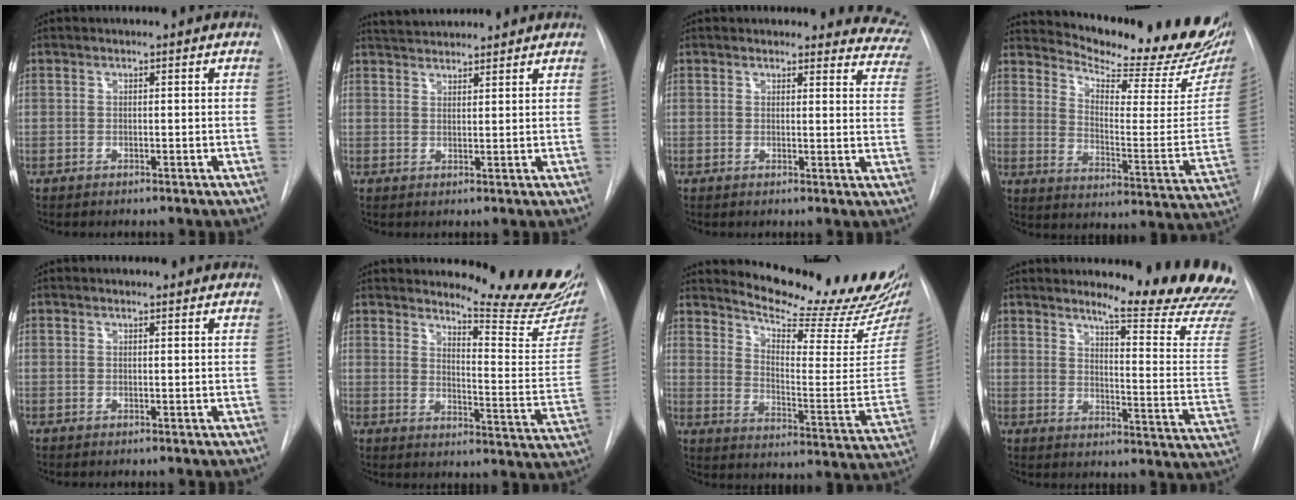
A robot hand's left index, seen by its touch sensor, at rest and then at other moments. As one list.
[{"total": 5.5, "force": [5.3, 0.6, 1.3], "torque": [-0.028, 0.036, 0.088]}, {"total": 11.8, "force": [11.3, 3.4, 0.4], "torque": [0.054, -0.064, 0.074]}, {"total": 22.0, "force": [20.1, 2.8, 8.3], "torque": [-0.126, -0.099, 0.258]}, {"total": 2.9, "force": [2.8, 0.5, 0.6], "torque": [-0.014, 0.014, 0.026]}, {"total": 16.8, "force": [15.9, 0.3, 5.5], "torque": [-0.075, -0.124, 0.187]}, {"total": 21.8, "force": [20.0, 1.4, 8.6], "torque": [-0.130, -0.111, 0.258]}, {"total": 18.4, "force": [17.3, 0.4, 6.5], "torque": [-0.082, -0.137, 0.194]}]